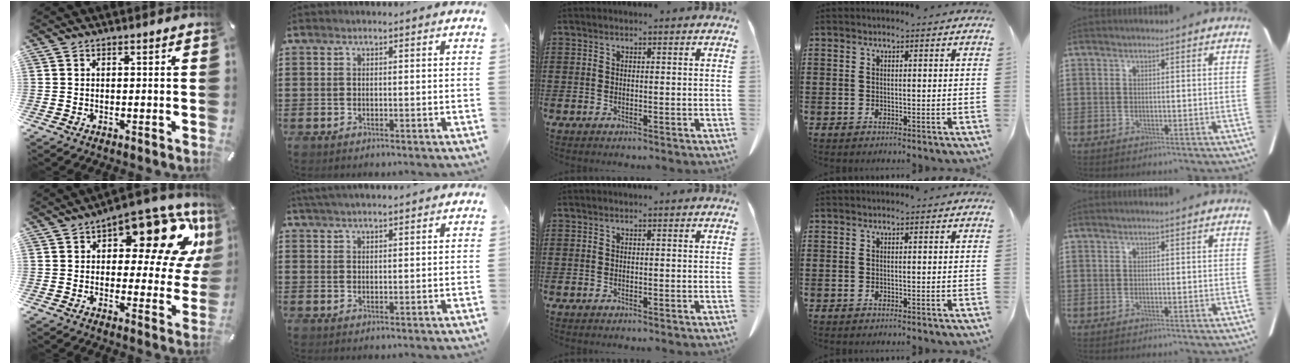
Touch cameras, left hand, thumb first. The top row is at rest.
{"thumb": {"total": 19.2, "force": [10.9, 8.6, 13.4], "torque": [-0.166, -0.076, 0.175]}, "index": {"total": 3.0, "force": [2.8, 0.1, 0.9], "torque": [-0.024, 0.000, 0.055]}}